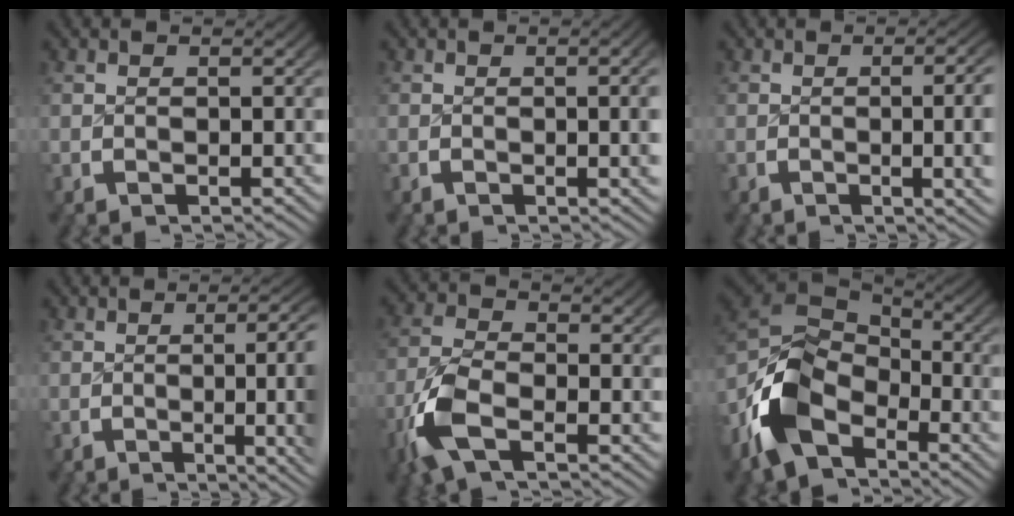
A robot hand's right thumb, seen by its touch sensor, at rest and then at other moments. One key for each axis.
{"total": 2.2, "fx": -0.4, "fy": 0.2, "fz": 2.1, "tx": -0.024, "ty": 0.008, "tz": -0.010}
{"total": 5.0, "fx": -0.8, "fy": 1.1, "fz": 4.8, "tx": -0.048, "ty": 0.015, "tz": -0.021}
{"total": 7.9, "fx": -1.1, "fy": 2.6, "fz": 7.4, "tx": -0.087, "ty": 0.007, "tz": -0.023}
{"total": 5.9, "fx": -2.4, "fy": 3.2, "fz": 4.4, "tx": -0.100, "ty": -0.008, "tz": -0.047}
{"total": 11.5, "fx": -2.0, "fy": 7.5, "fz": 8.4, "tx": -0.171, "ty": -0.024, "tz": -0.026}